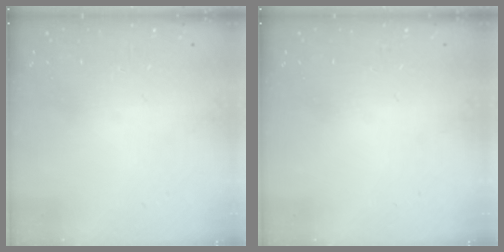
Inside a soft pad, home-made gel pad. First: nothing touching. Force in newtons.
{"total": 0.0}